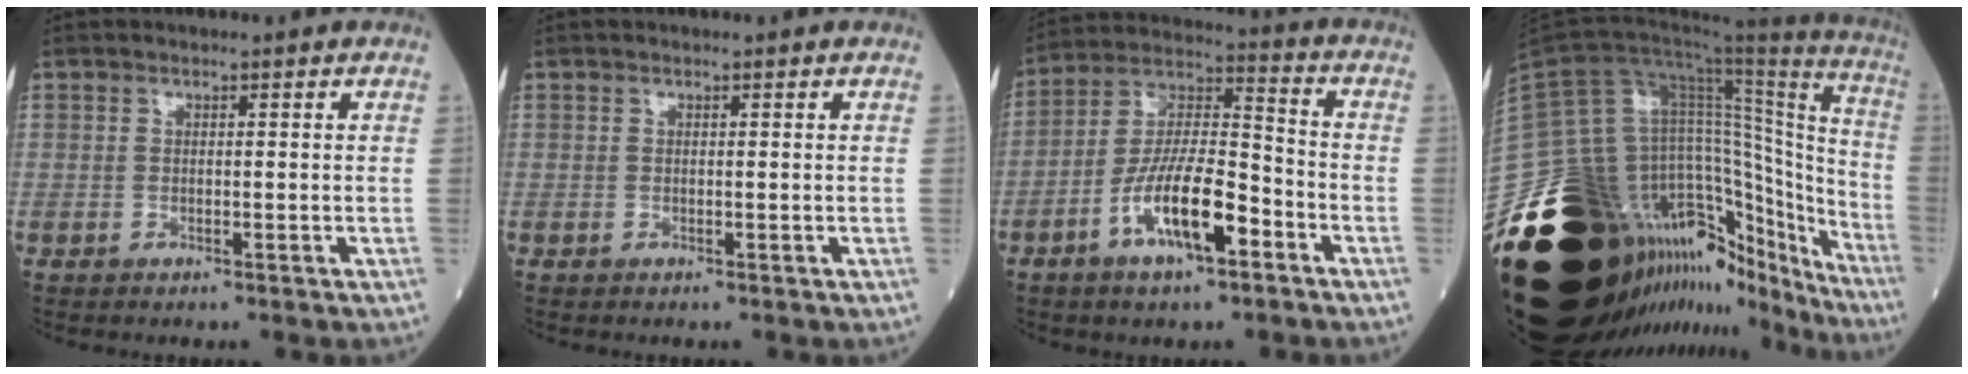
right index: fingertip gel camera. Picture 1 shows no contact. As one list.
[{"total": 0.0}, {"total": 13.0, "force": [-5.8, 3.4, 11.1], "torque": [-0.218, 0.004, -0.106]}, {"total": 51.4, "force": [-32.7, 21.4, 33.4], "torque": [-0.588, -0.042, -0.489]}]